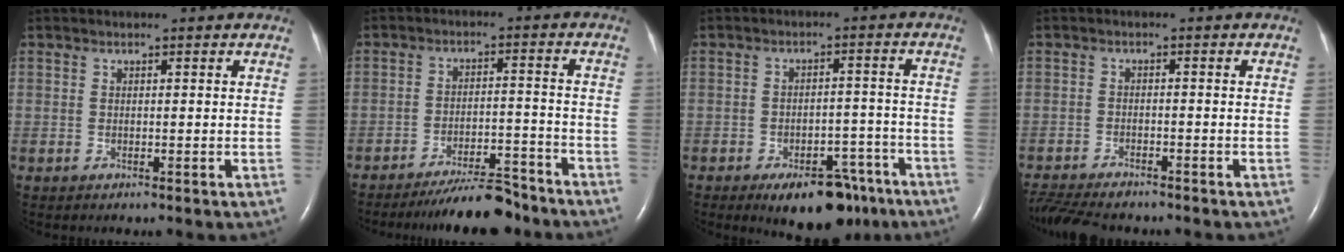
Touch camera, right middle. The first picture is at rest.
{"total": 8.9, "force": [-8.1, 1.1, 3.3], "torque": [-0.046, -0.002, -0.133]}
{"total": 10.9, "force": [-7.8, 4.8, 5.9], "torque": [-0.063, 0.013, -0.108]}
{"total": 10.2, "force": [-8.9, 2.5, 4.3], "torque": [-0.083, -0.014, -0.142]}